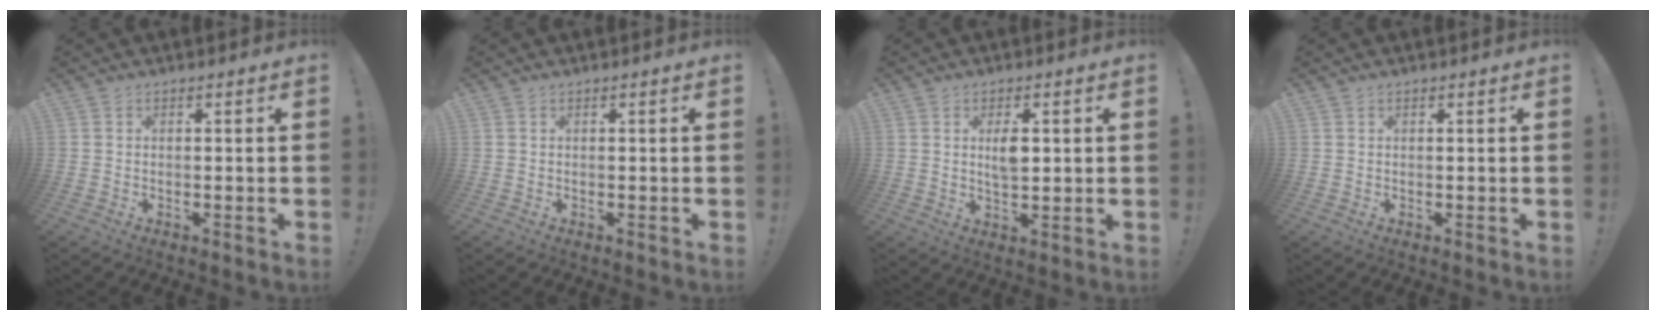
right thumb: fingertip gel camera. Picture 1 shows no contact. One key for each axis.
{"total": 0.0}
{"total": 5.3, "fx": 1.0, "fy": 2.8, "fz": 4.4, "tx": -0.059, "ty": -0.005, "tz": 0.010}
{"total": 0.0}